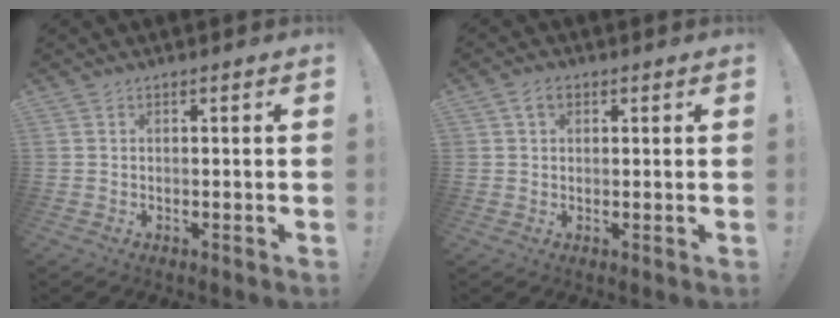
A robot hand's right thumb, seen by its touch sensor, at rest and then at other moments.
{"total": 3.4, "force": [1.5, 2.5, 1.8], "torque": [-0.030, 0.004, 0.028]}